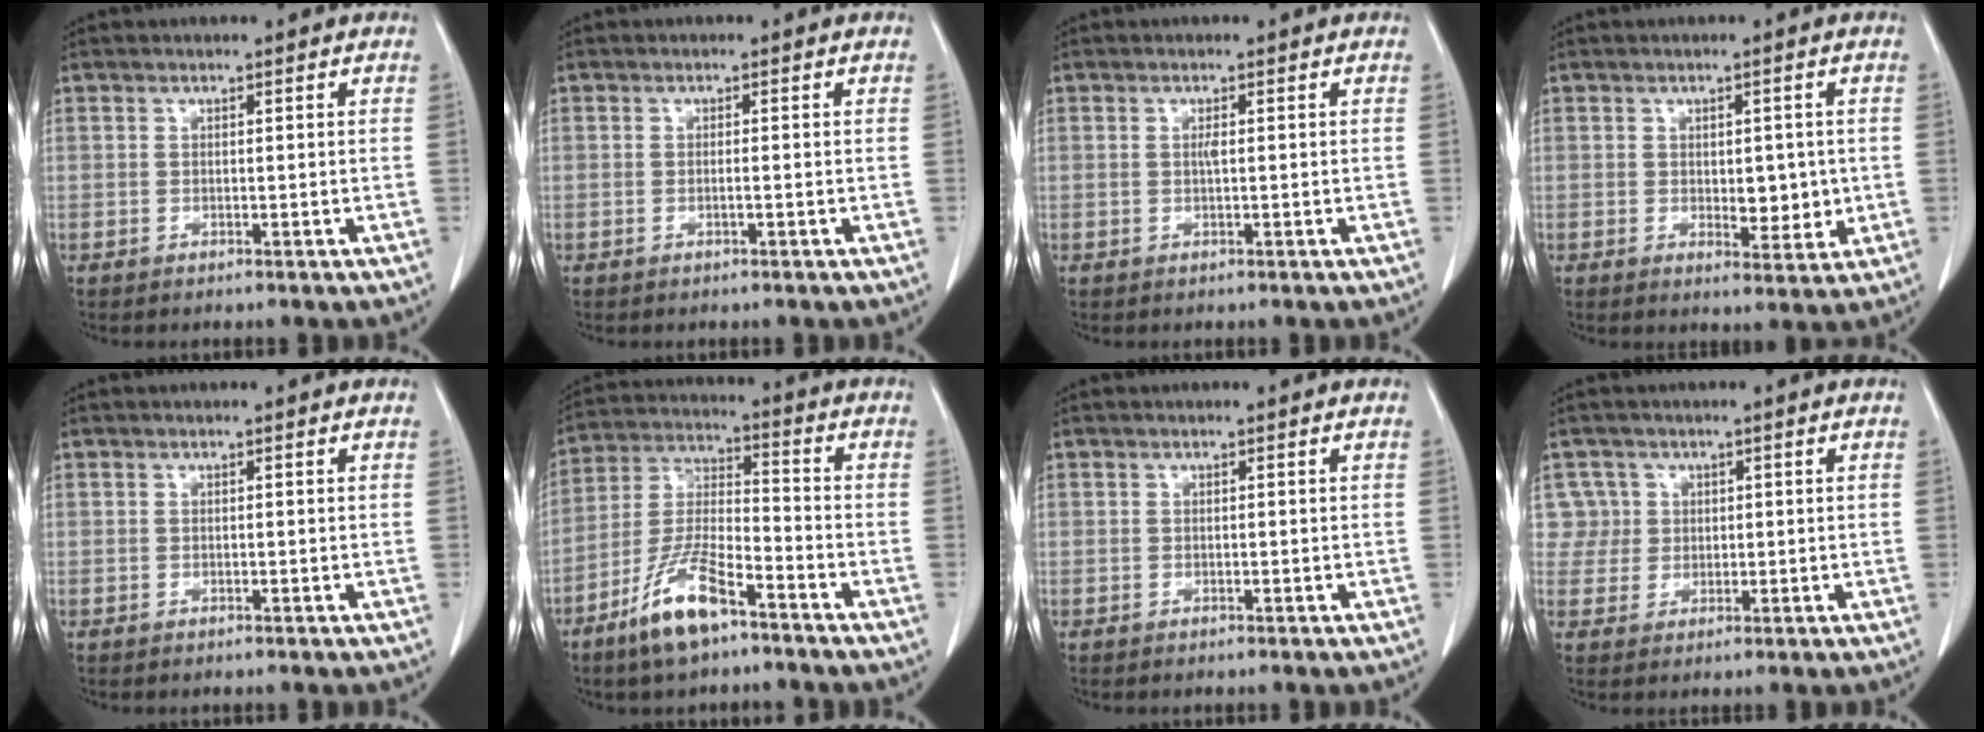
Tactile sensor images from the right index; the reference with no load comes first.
{"total": 0.6, "force": [-0.2, 0.0, 0.6], "torque": [-0.011, 0.001, -0.002]}
{"total": 0.8, "force": [0.1, 0.0, 0.8], "torque": [-0.019, -0.001, 0.000]}
{"total": 4.6, "force": [-0.1, 2.4, 3.9], "torque": [-0.048, -0.007, 0.007]}
{"total": 0.0}
{"total": 11.3, "force": [-7.3, 2.7, 8.2], "torque": [-0.179, -0.014, -0.141]}
{"total": 0.0}
{"total": 3.8, "force": [1.2, 3.6, -0.5], "torque": [0.031, 0.008, 0.021]}